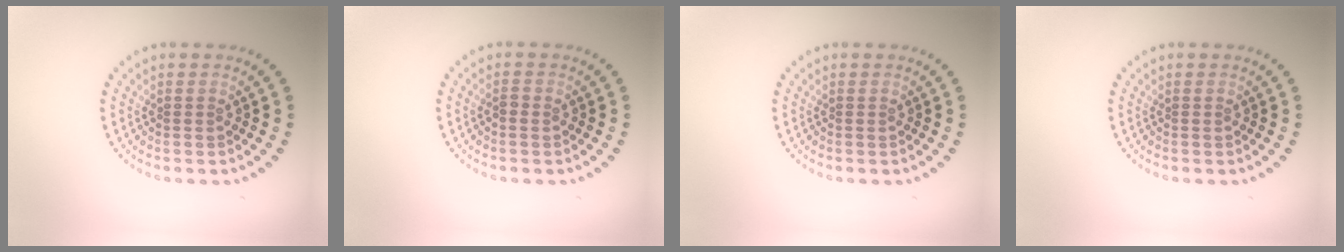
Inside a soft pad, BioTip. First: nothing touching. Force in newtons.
{"total": 0.8, "press": 0.8, "slide": 0.2}
{"total": 0.0}
{"total": 0.0}